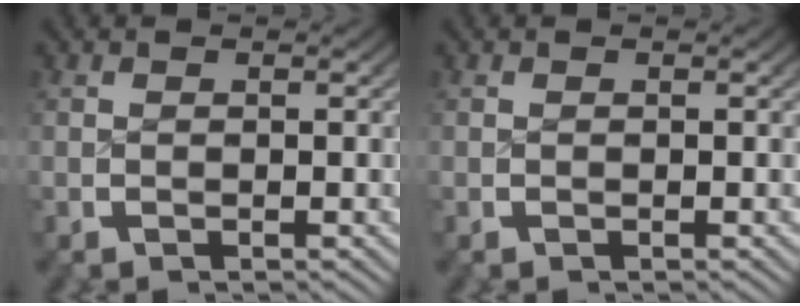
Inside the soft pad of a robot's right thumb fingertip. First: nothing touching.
{"total": 0.0}